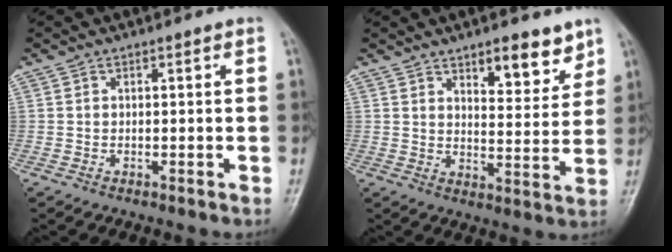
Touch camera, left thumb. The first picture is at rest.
{"total": 9.0, "force": [6.0, 3.5, 5.7], "torque": [-0.054, -0.042, 0.090]}